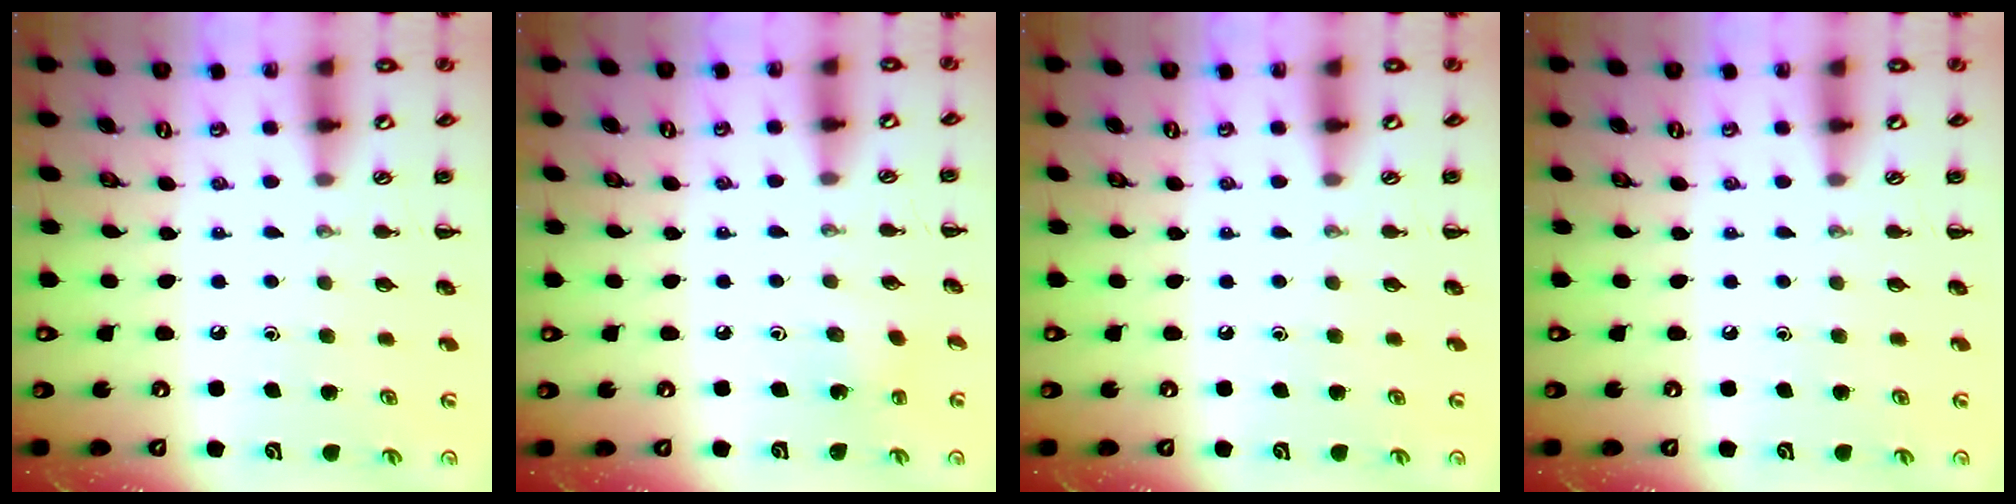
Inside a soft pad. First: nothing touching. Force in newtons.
{"total": 1.4, "press": 1.2, "slide": 0.6}
{"total": 0.0}
{"total": 0.0}